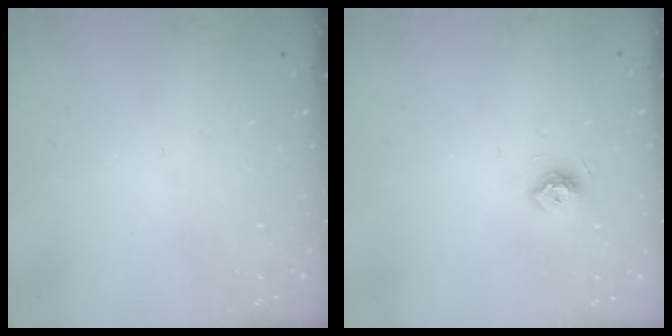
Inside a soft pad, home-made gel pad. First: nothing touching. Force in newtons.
{"total": 7.6, "press": 7.5, "slide": 1.1}